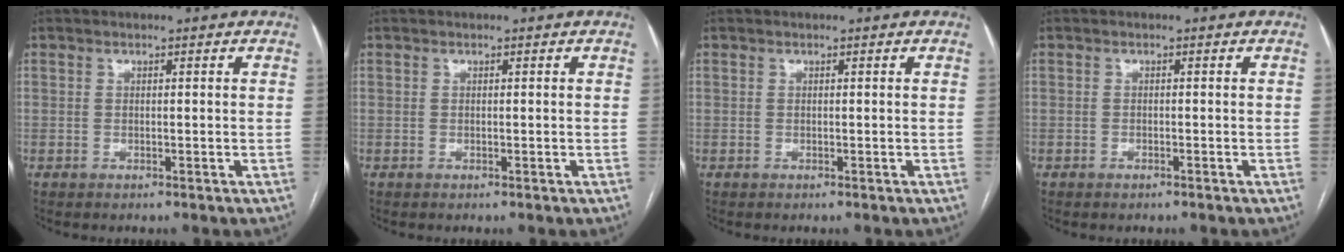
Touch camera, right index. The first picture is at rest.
{"total": 0.0}
{"total": 0.0}
{"total": 0.5, "force": [-0.5, 0.2, 0.2], "torque": [-0.009, -0.001, -0.006]}